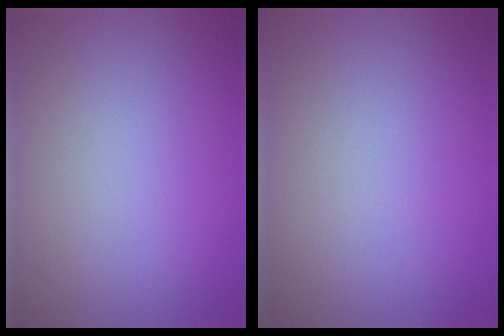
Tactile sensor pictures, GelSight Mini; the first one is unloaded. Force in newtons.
{"total": 0.0}